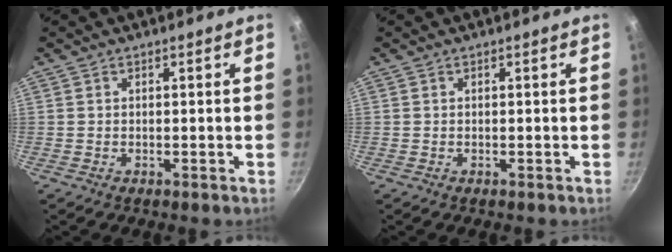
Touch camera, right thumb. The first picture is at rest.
{"total": 0.0}